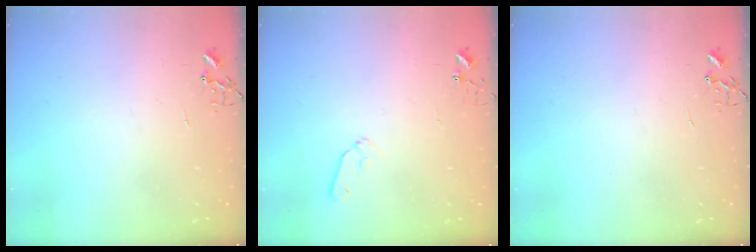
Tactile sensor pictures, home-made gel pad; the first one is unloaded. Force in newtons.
{"total": 5.3, "press": 5.3, "slide": 0.6}
{"total": 0.0}